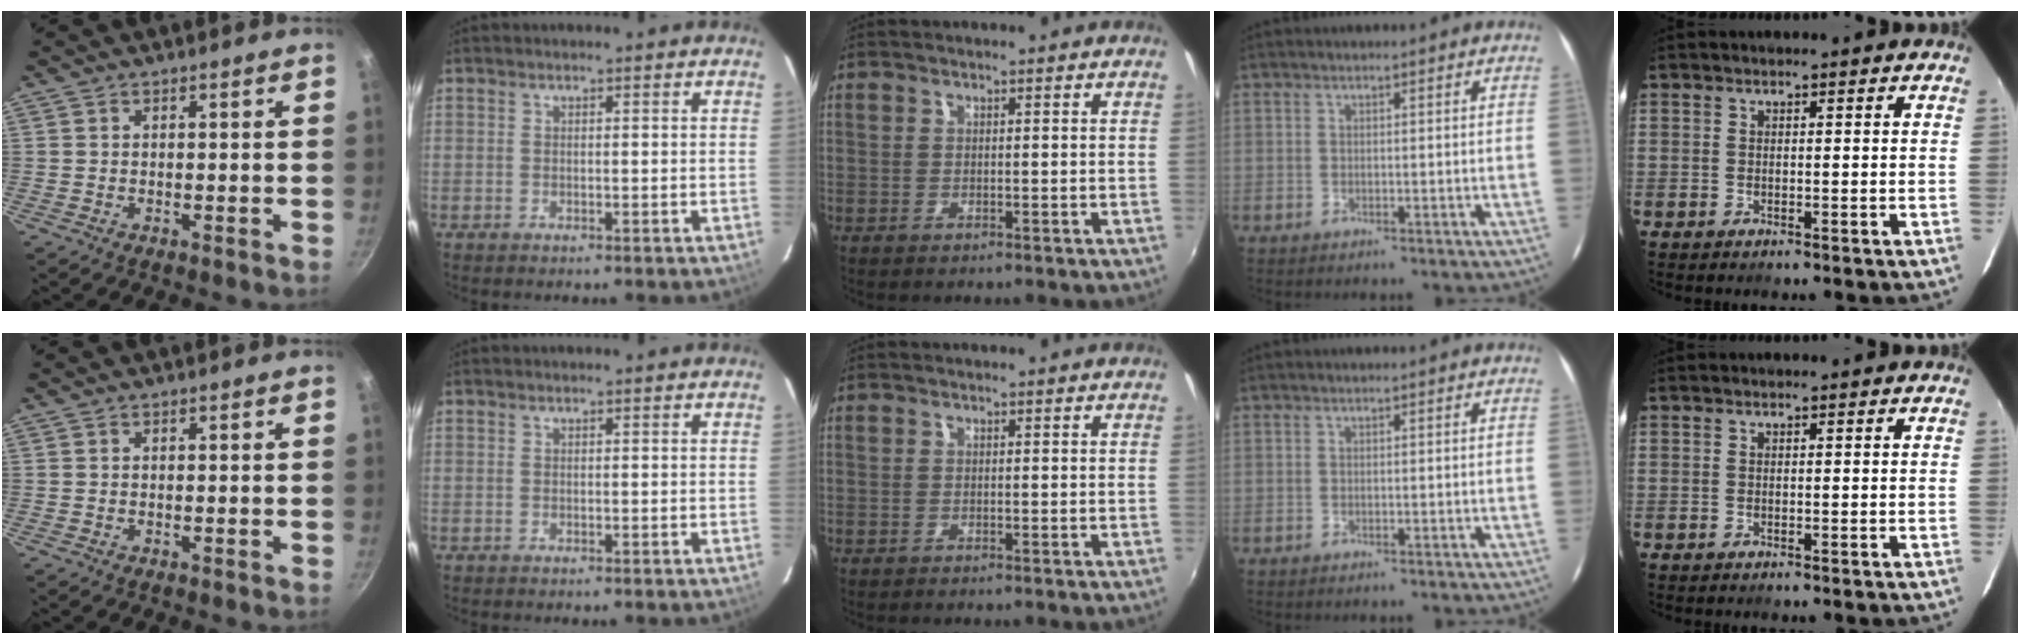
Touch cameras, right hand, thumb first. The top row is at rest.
{}